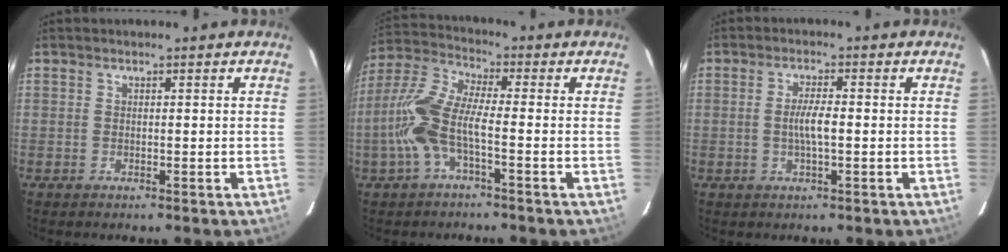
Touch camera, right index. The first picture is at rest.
{"total": 10.3, "force": [-3.0, 2.8, 9.5], "torque": [-0.222, 0.008, -0.062]}
{"total": 3.7, "force": [-0.5, 0.5, 3.6], "torque": [-0.067, 0.001, -0.009]}